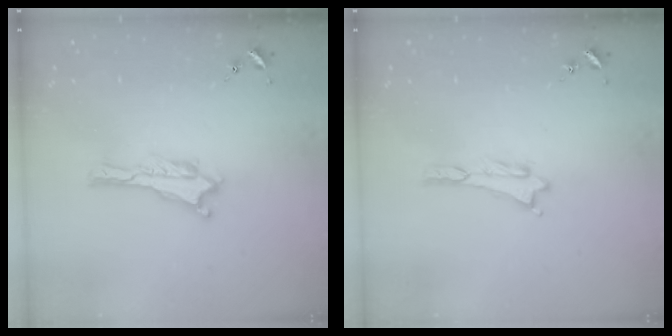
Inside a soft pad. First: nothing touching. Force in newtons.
{"total": 0.0}